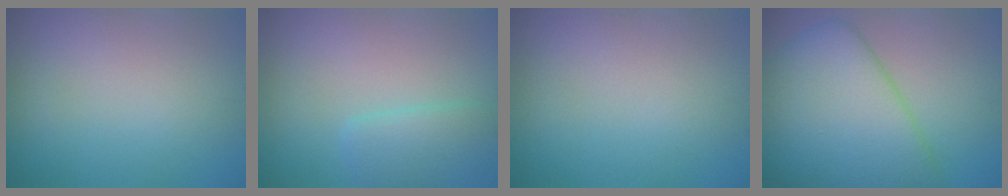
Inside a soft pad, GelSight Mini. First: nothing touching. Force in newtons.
{"total": 2.7, "press": 2.7, "slide": 0.0}
{"total": 0.0}
{"total": 10.2, "press": 10.2, "slide": 0.4}